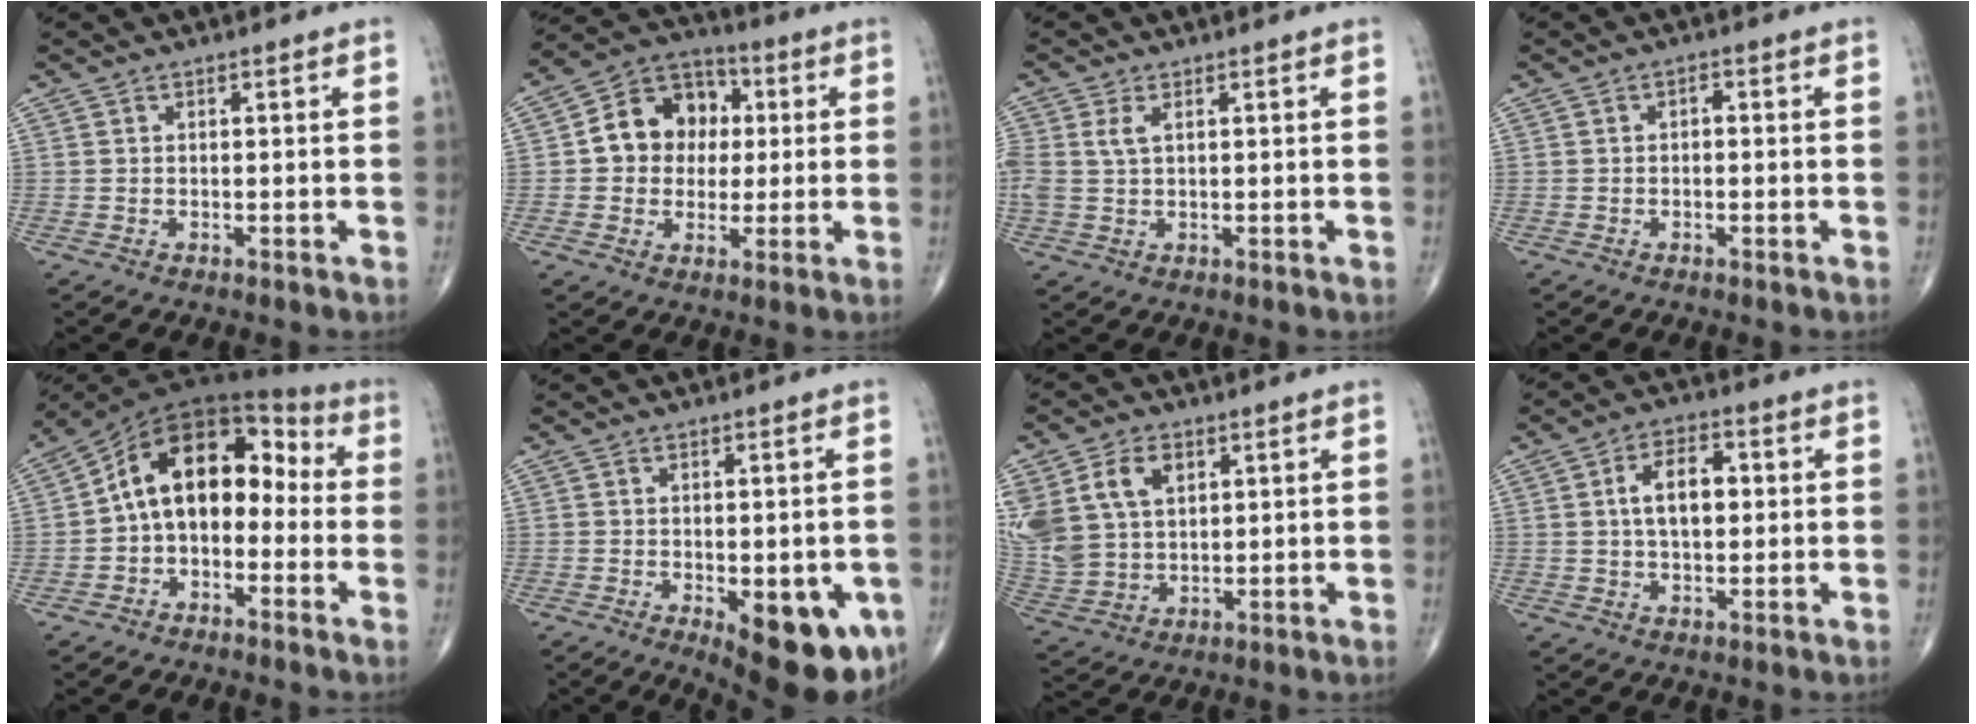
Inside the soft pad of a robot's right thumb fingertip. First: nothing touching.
{"total": 12.6, "force": [1.4, 10.5, 6.8], "torque": [-0.064, 0.019, 0.014]}
{"total": 3.7, "force": [1.1, 2.0, 2.9], "torque": [-0.079, 0.009, 0.025]}
{"total": 1.2, "force": [-0.1, 0.7, 0.9], "torque": [-0.010, 0.005, -0.006]}
{"total": 13.7, "force": [-1.4, 9.1, 10.1], "torque": [-0.134, 0.063, -0.041]}
{"total": 15.0, "force": [-5.0, 6.3, 12.6], "torque": [-0.125, -0.008, -0.049]}
{"total": 17.5, "force": [6.2, 12.5, 10.6], "torque": [-0.249, 0.007, 0.134]}
{"total": 7.2, "force": [1.0, 4.1, 5.9], "torque": [-0.096, 0.011, 0.013]}